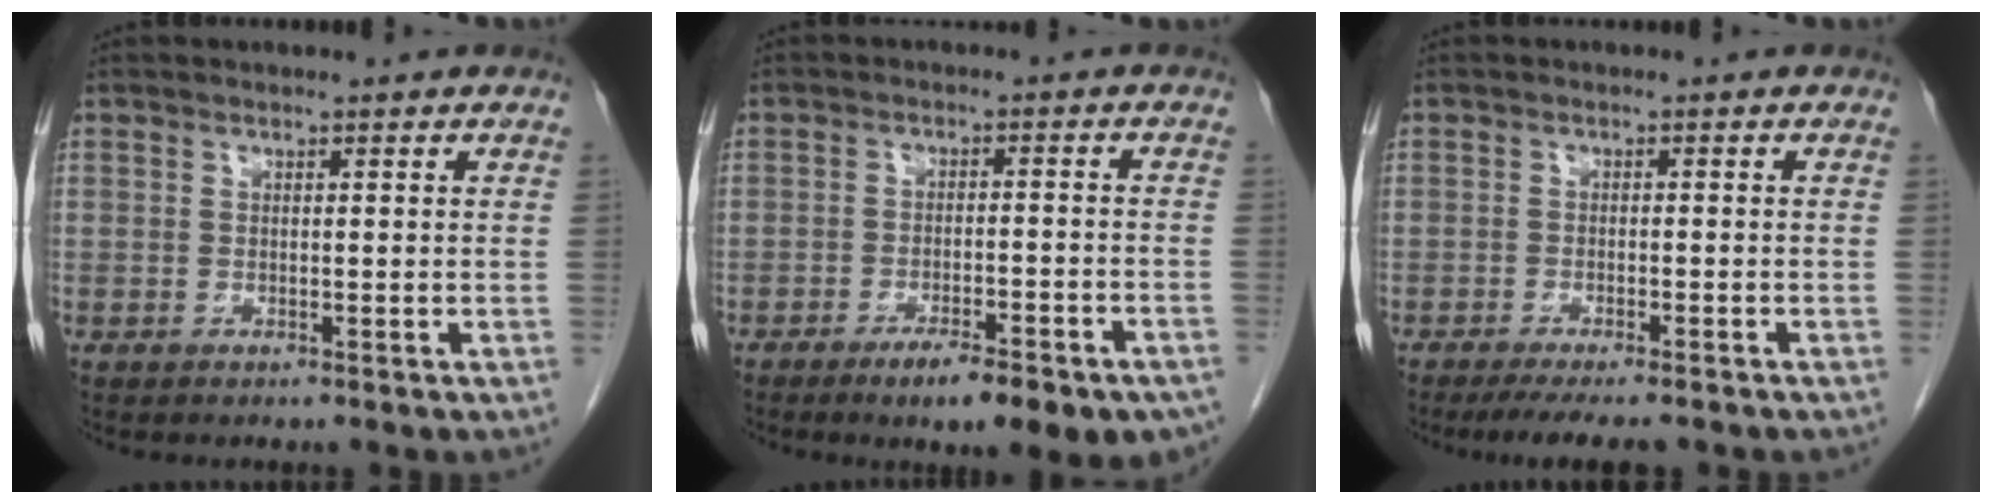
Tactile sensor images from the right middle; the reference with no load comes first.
{"total": 12.0, "force": [-8.5, 2.6, 8.1], "torque": [-0.072, -0.001, -0.116]}
{"total": 7.5, "force": [-6.3, 1.1, 3.9], "torque": [-0.051, -0.012, -0.094]}